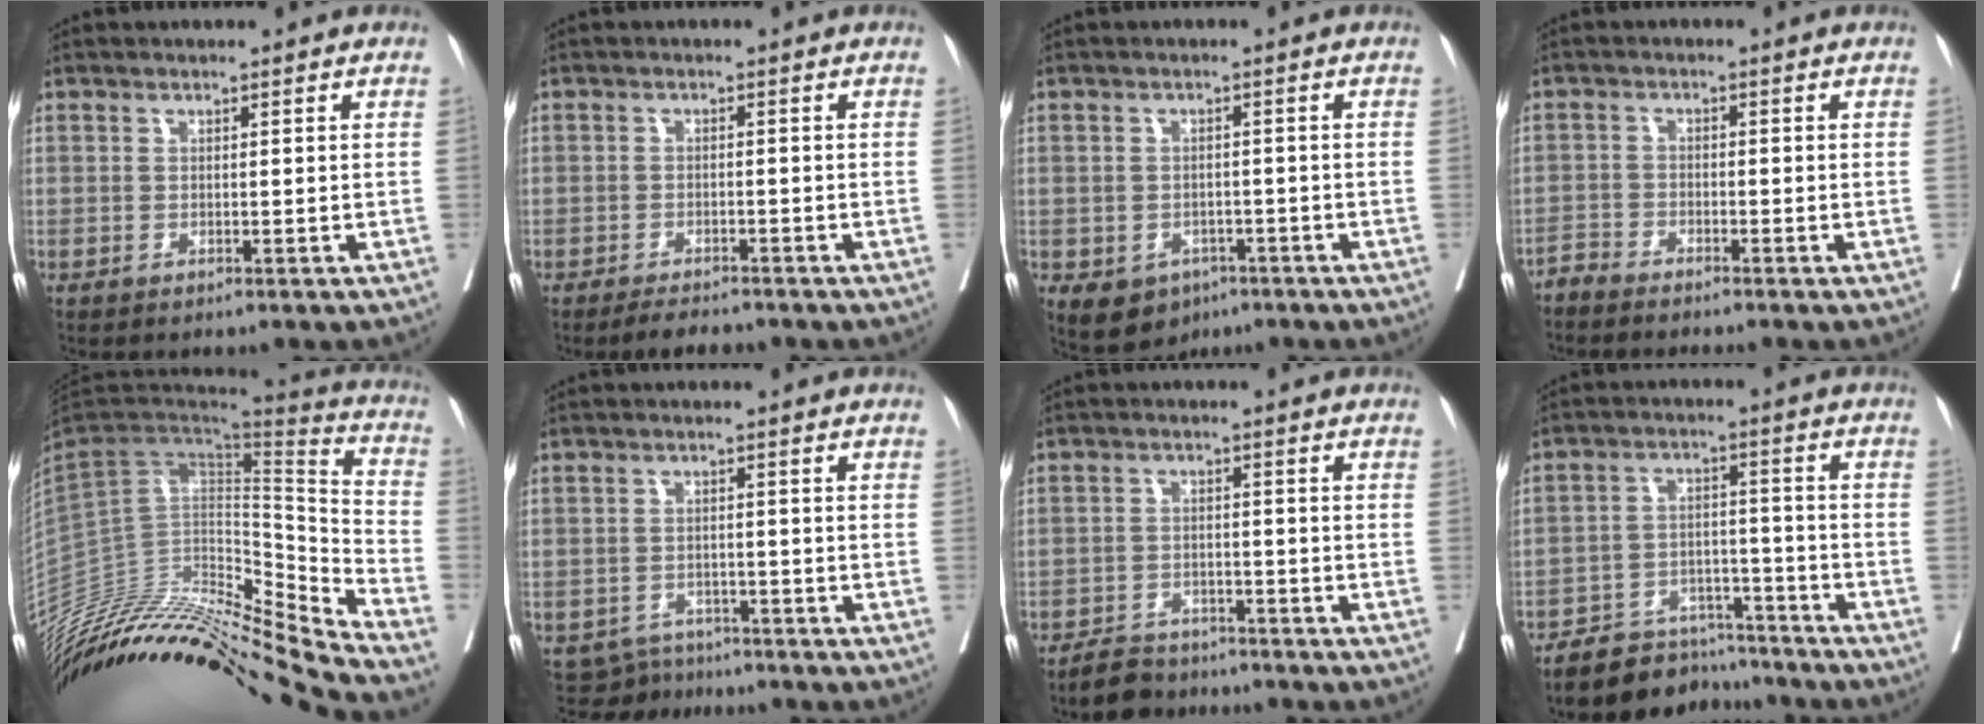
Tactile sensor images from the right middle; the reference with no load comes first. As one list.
[{"total": 3.3, "force": [-2.9, 0.9, 1.1], "torque": [-0.023, -0.005, -0.046]}, {"total": 6.5, "force": [-3.5, 4.9, 2.5], "torque": [-0.045, 0.001, -0.042]}, {"total": 2.6, "force": [-2.6, -0.1, 0.3], "torque": [0.003, -0.005, -0.048]}, {"total": 30.1, "force": [-27.0, 1.8, 13.2], "torque": [-0.197, -0.021, -0.435]}, {"total": 4.2, "force": [-3.8, 1.4, -1.2], "torque": [0.017, 0.008, -0.059]}, {"total": 4.9, "force": [-4.4, 2.0, 0.7], "torque": [-0.018, -0.003, -0.076]}, {"total": 10.9, "force": [-10.0, 4.0, 1.6], "torque": [-0.011, 0.022, -0.158]}]